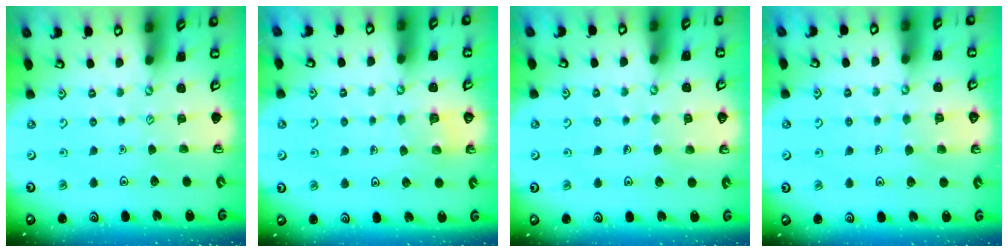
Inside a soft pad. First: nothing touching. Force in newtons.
{"total": 2.8, "press": 2.8, "slide": 0.1}
{"total": 4.3, "press": 4.3, "slide": 0.2}
{"total": 6.0, "press": 6.0, "slide": 0.5}